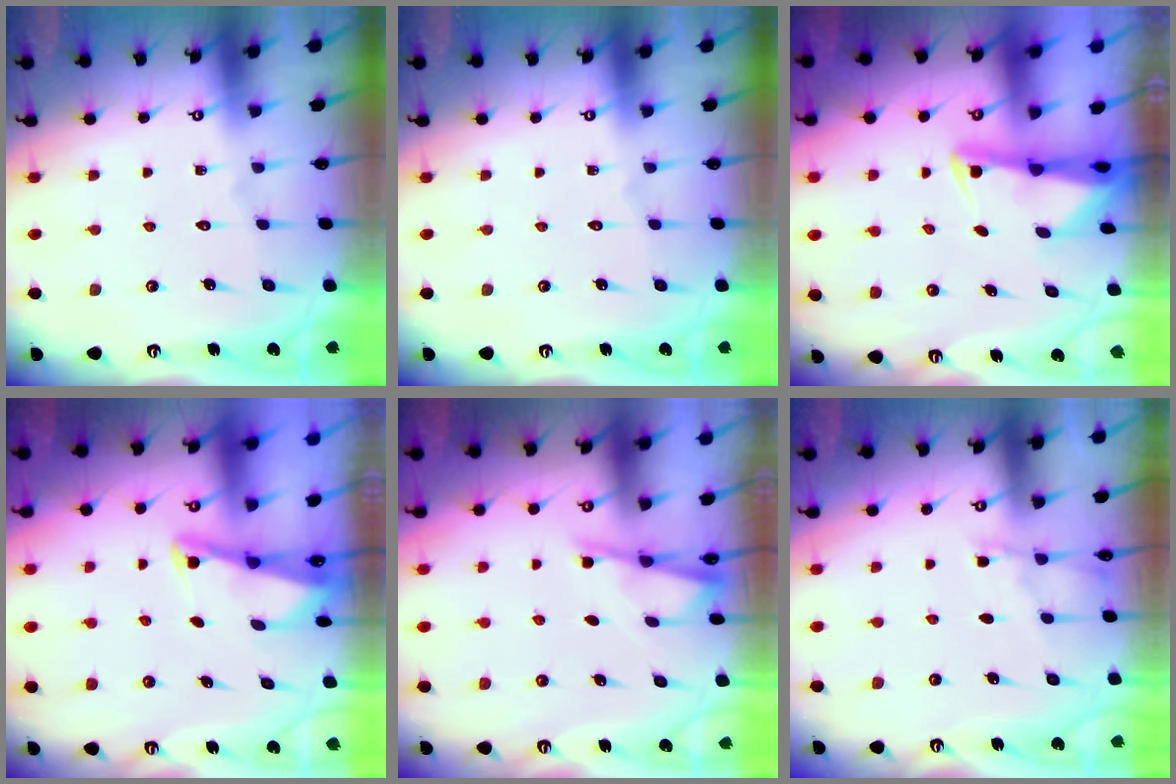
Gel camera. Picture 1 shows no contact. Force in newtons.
{"total": 0.0}
{"total": 2.4, "press": 2.3, "slide": 0.4}
{"total": 2.1, "press": 2.1, "slide": 0.3}
{"total": 2.5, "press": 2.5, "slide": 0.4}
{"total": 3.2, "press": 3.1, "slide": 0.5}